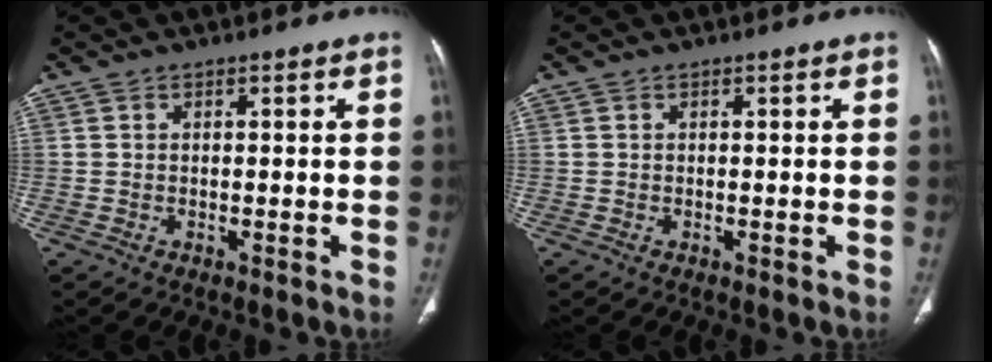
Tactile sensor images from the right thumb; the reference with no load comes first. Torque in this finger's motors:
{"motor_torque": [-0.01, 0.01, 0.00, 0.00, 0.00]}